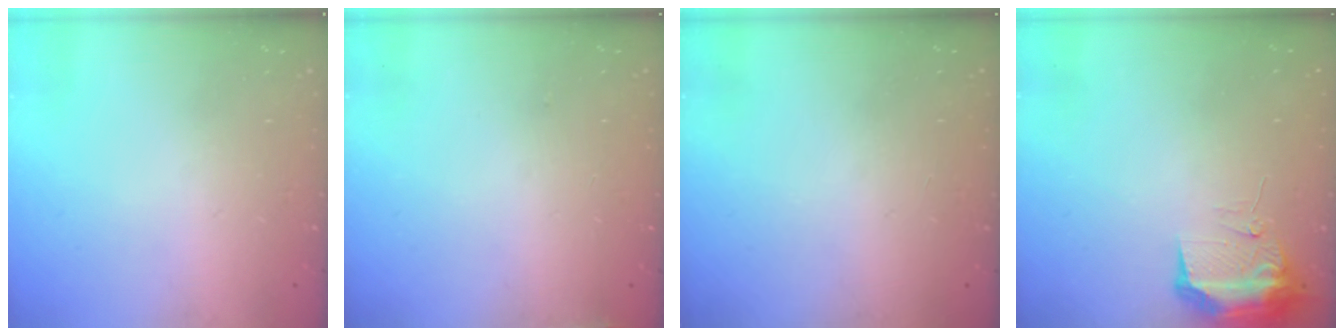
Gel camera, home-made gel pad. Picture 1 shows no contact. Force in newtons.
{"total": 6.3, "press": 5.9, "slide": 2.1}
{"total": 1.0, "press": 0.0, "slide": 1.0}
{"total": 10.1, "press": 10.1, "slide": 0.3}